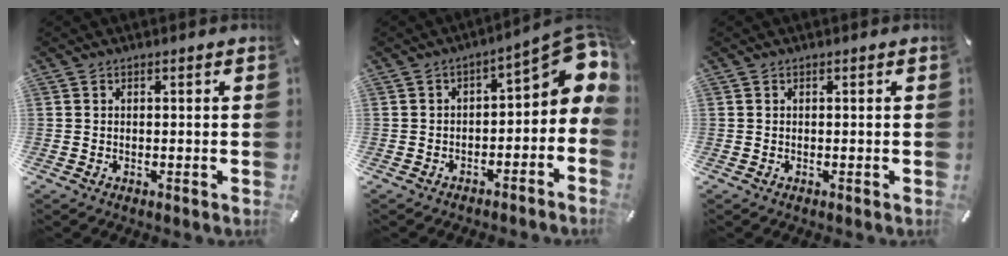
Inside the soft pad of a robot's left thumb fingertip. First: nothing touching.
{"total": 9.7, "force": [2.5, 4.7, 8.1], "torque": [-0.090, -0.026, 0.038]}
{"total": 0.0}